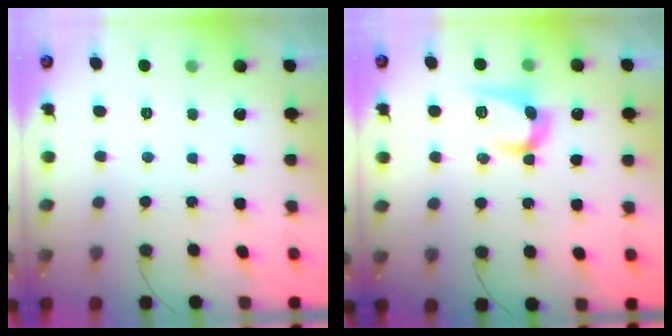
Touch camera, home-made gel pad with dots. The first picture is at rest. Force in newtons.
{"total": 10.7, "press": 10.7, "slide": 0.6}